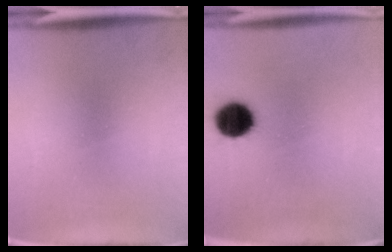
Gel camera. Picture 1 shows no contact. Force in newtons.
{"total": 9.3}